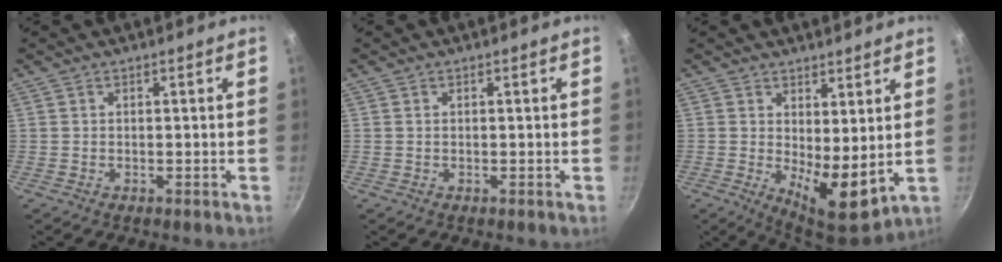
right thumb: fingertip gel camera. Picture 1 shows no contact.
{"total": 0.0}
{"total": 9.1, "force": [1.7, 3.5, 8.2], "torque": [-0.112, -0.037, 0.033]}